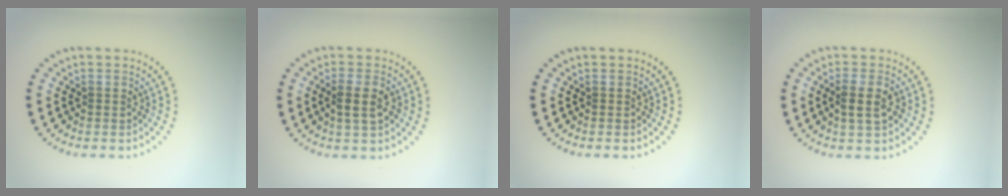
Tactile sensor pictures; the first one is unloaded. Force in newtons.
{"total": 2.6, "press": 2.5, "slide": 0.3}
{"total": 0.0}
{"total": 2.6, "press": 2.5, "slide": 0.3}